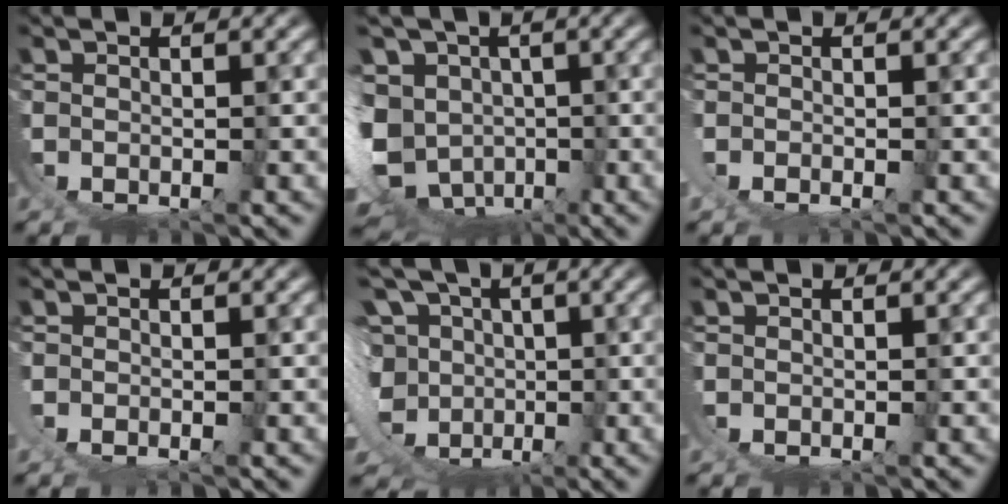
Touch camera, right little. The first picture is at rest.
{"total": 12.6, "force": [-2.5, 10.8, 5.9], "torque": [-0.159, -0.061, -0.029]}
{"total": 0.7, "force": [-0.3, 0.0, 0.7], "torque": [-0.016, -0.004, -0.003]}
{"total": 0.6, "force": [0.0, 0.0, 0.6], "torque": [-0.015, -0.002, 0.004]}
{"total": 10.8, "force": [-0.2, 8.8, 6.2], "torque": [-0.129, -0.030, -0.004]}
{"total": 0.0}